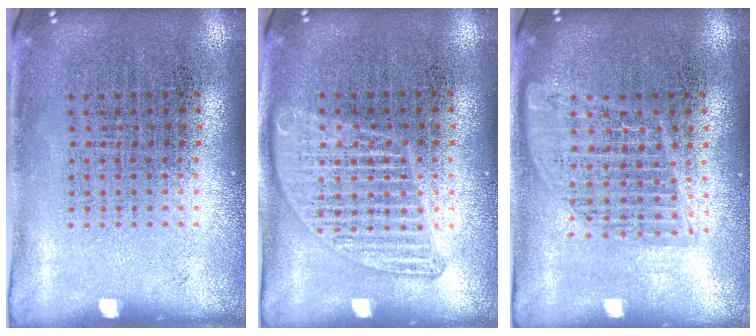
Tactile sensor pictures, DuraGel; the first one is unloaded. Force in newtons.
{"total": 1.3, "press": 1.3, "slide": 0.1}
{"total": 1.6, "press": 1.4, "slide": 0.7}